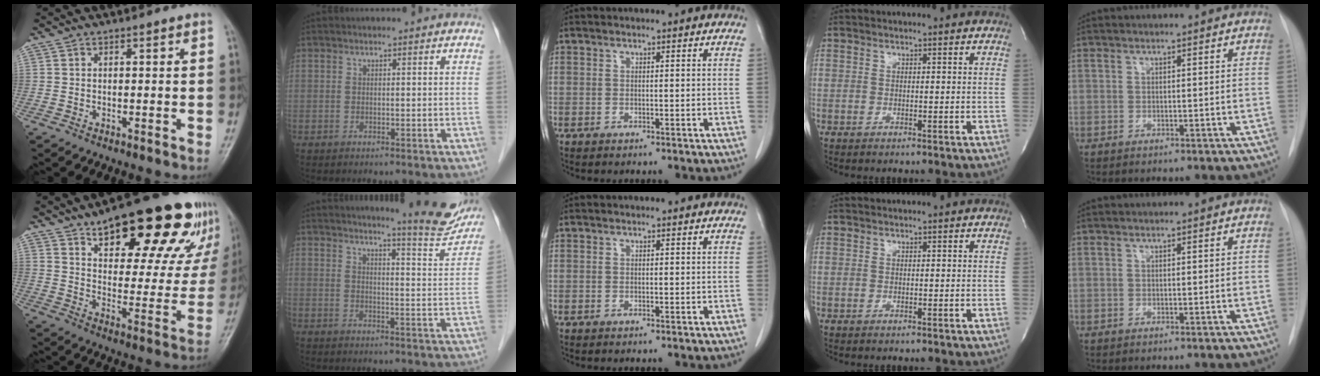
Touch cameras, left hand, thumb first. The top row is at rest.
{"thumb": {"total": 25.2, "force": [15.5, 10.1, 17.1], "torque": [-0.186, -0.039, 0.216]}, "index": {"total": 10.9, "force": [10.4, 0.2, 3.2], "torque": [-0.035, -0.041, 0.118]}}